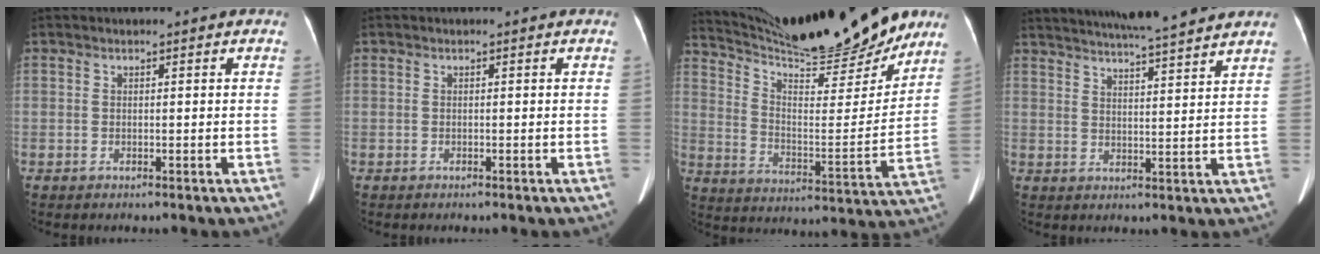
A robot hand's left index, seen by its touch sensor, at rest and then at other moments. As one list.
[{"total": 0.0}, {"total": 22.7, "force": [20.3, 2.5, 9.9], "torque": [-0.171, -0.034, 0.302]}, {"total": 16.9, "force": [15.2, 0.2, 7.5], "torque": [-0.132, 0.010, 0.210]}]